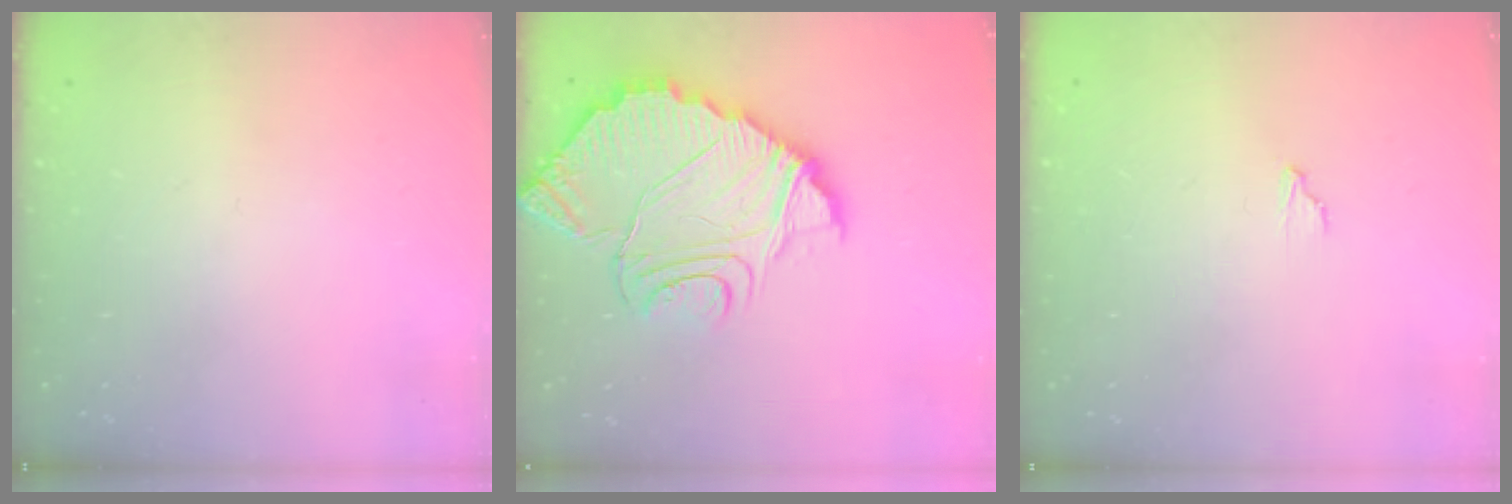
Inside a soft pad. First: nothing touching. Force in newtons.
{"total": 12.7, "press": 12.7, "slide": 0.9}
{"total": 2.3, "press": 2.3, "slide": 0.1}